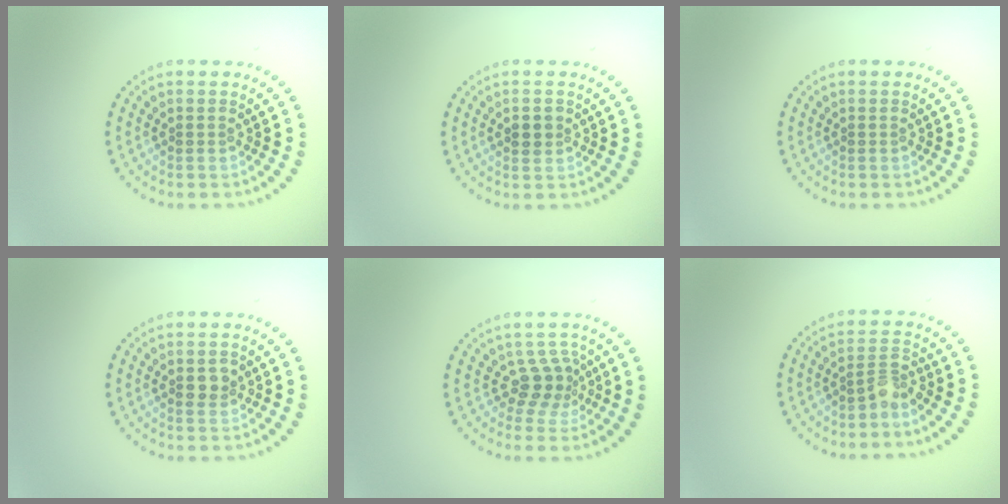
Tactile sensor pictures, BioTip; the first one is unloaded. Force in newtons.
{"total": 1.2, "press": 1.2, "slide": 0.1}
{"total": 0.0}
{"total": 1.6, "press": 1.6, "slide": 0.3}
{"total": 2.6, "press": 1.9, "slide": 1.8}
{"total": 2.0, "press": 1.5, "slide": 1.3}